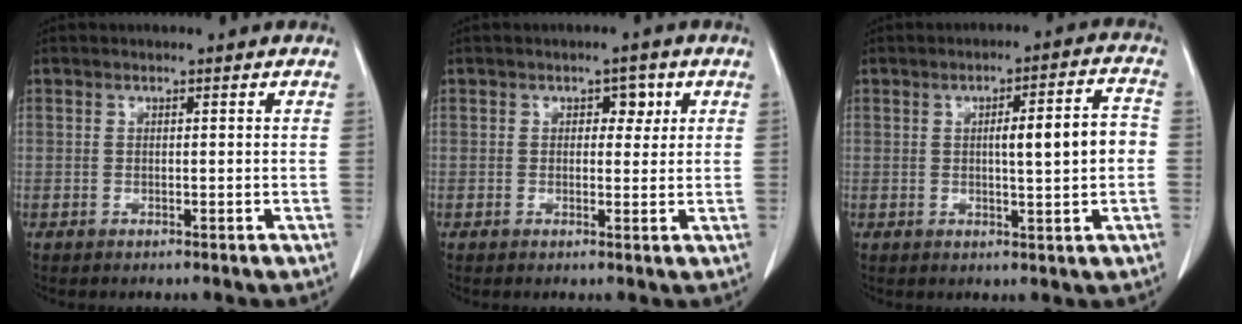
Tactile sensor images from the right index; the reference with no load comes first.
{"total": 2.5, "force": [0.9, 1.7, 1.7], "torque": [-0.016, 0.009, 0.010]}
{"total": 7.7, "force": [0.0, 0.8, 7.6], "torque": [-0.109, 0.017, 0.001]}